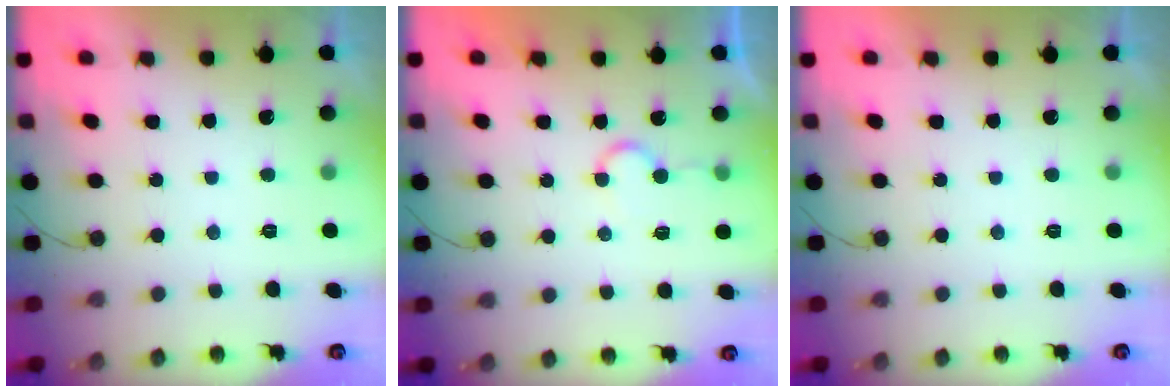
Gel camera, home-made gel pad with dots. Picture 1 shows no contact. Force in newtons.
{"total": 4.7, "press": 4.7, "slide": 0.3}
{"total": 1.9, "press": 1.9, "slide": 0.0}